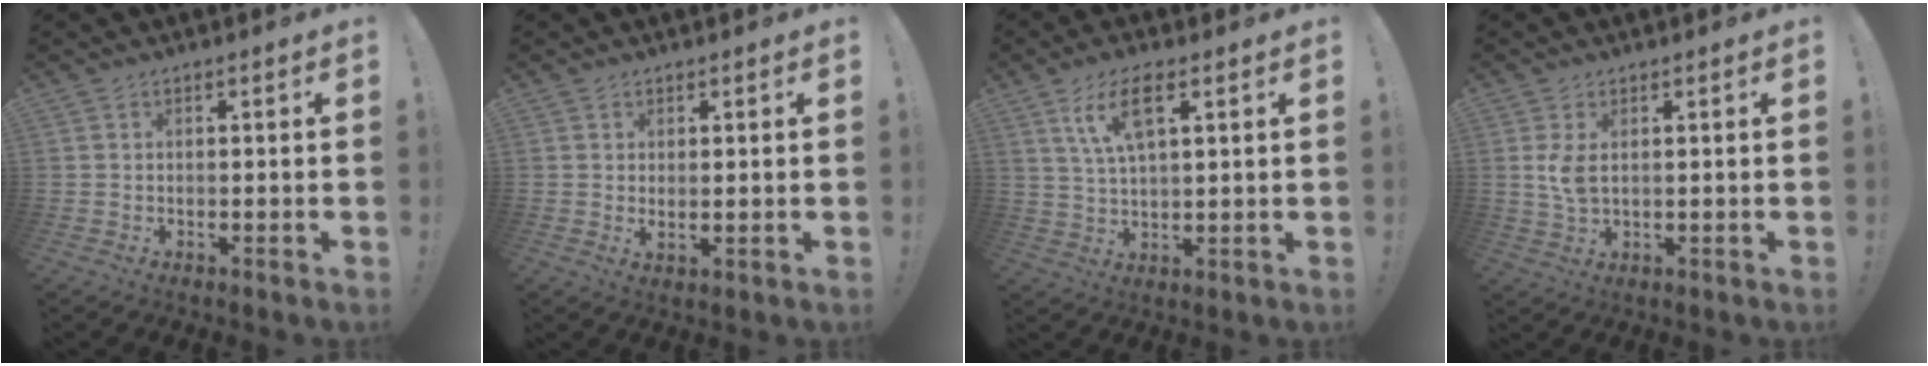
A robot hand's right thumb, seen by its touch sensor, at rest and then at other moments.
{"total": 2.0, "force": [1.5, 0.4, 1.3], "torque": [-0.018, -0.008, 0.024]}
{"total": 9.2, "force": [4.3, 3.2, 7.5], "torque": [-0.141, 0.001, 0.077]}
{"total": 5.0, "force": [1.0, 2.4, 4.3], "torque": [-0.078, -0.002, 0.015]}